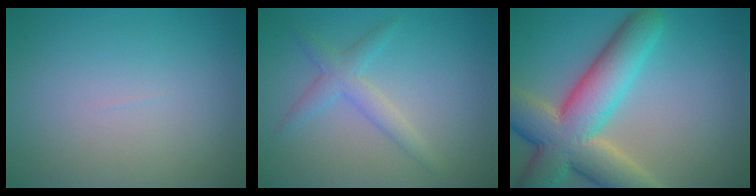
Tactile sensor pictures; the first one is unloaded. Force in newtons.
{"total": 2.4, "press": 2.4, "slide": 0.2}
{"total": 10.8, "press": 10.8, "slide": 0.7}